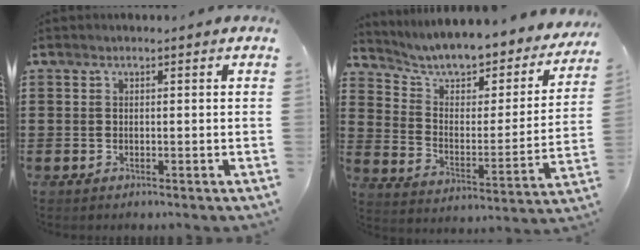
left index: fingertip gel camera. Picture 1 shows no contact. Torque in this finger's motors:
{"motor_torque": [2.14, 0.00, 0.30, 0.03]}